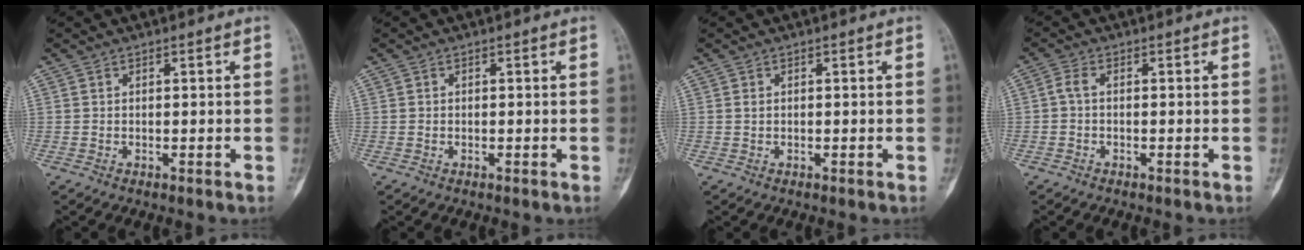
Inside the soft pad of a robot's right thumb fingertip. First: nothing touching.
{"total": 0.0}
{"total": 0.5, "force": [0.1, 0.4, 0.3], "torque": [-0.002, 0.001, 0.001]}
{"total": 1.9, "force": [-0.3, 0.9, 1.6], "torque": [-0.035, 0.000, -0.012]}